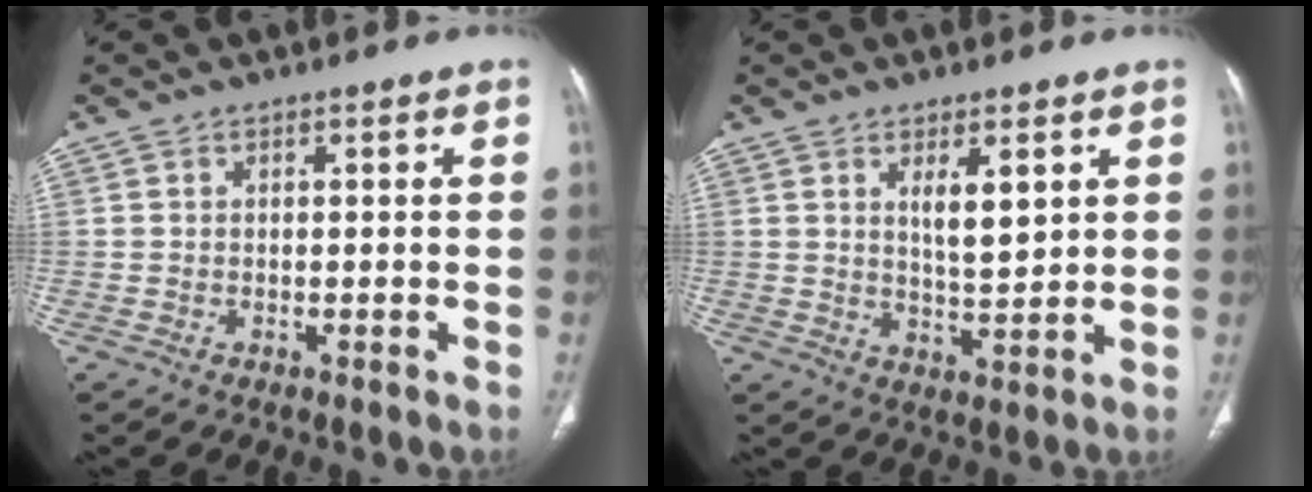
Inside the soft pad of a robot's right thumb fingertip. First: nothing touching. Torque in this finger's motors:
{"motor_torque": [-0.73, 0.87, 0.50, 0.67, 0.16]}